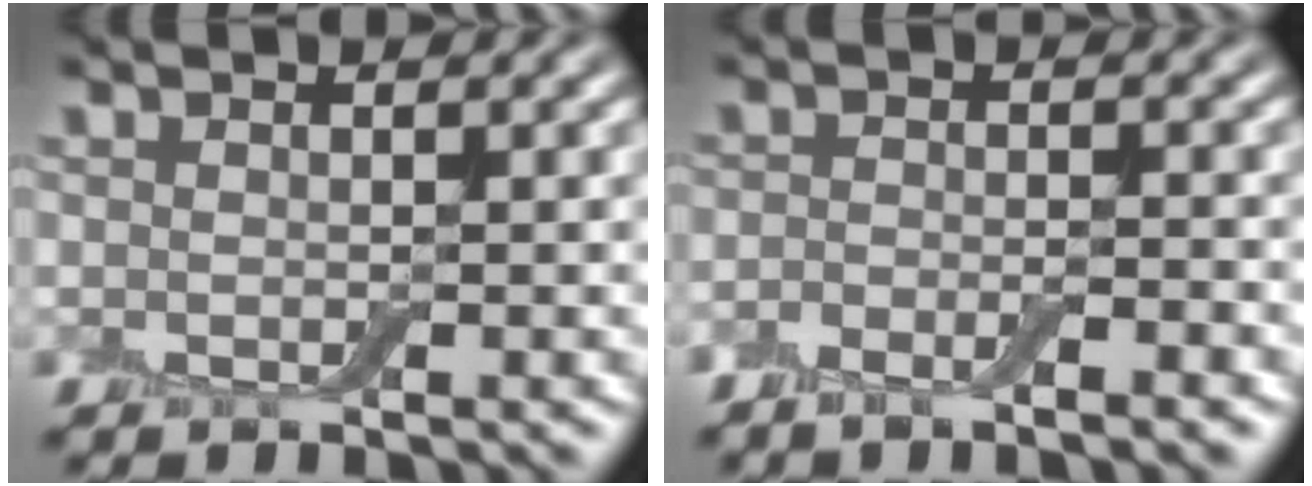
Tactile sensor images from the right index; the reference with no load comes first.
{"total": 2.6, "force": [-1.8, 0.5, 1.8], "torque": [-0.037, 0.002, -0.034]}